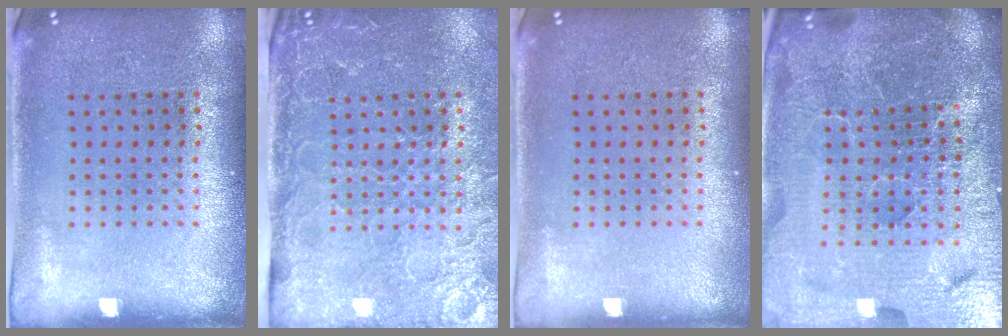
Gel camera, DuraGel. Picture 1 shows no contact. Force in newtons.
{"total": 4.3, "press": 3.6, "slide": 2.3}
{"total": 0.0}
{"total": 6.7, "press": 5.8, "slide": 3.3}